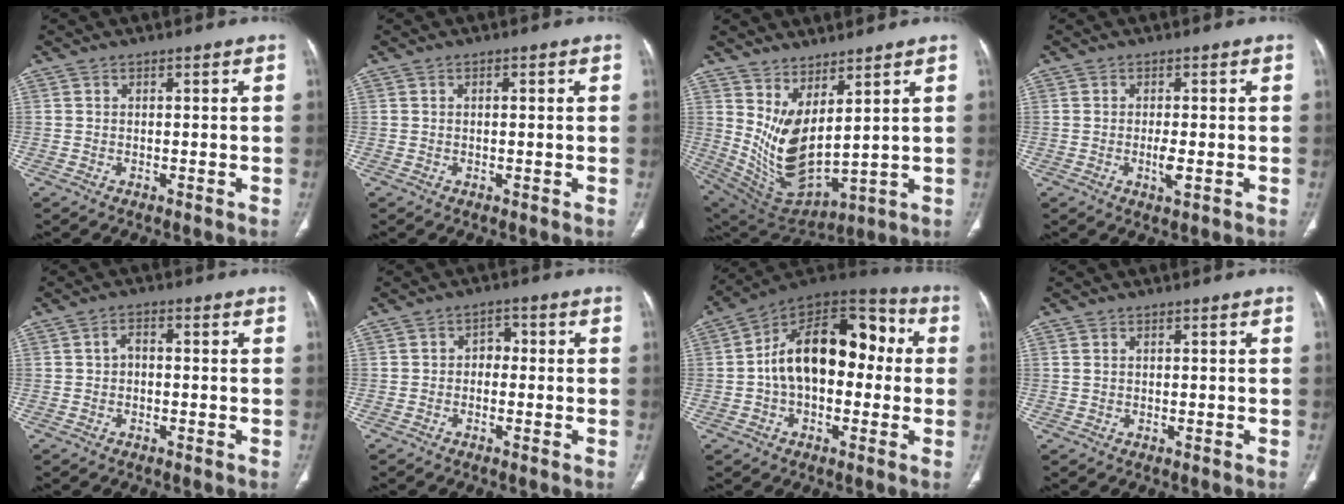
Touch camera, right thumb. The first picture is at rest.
{"total": 0.9, "force": [0.2, 0.3, 0.8], "torque": [-0.017, 0.006, 0.002]}
{"total": 12.3, "force": [4.9, 5.0, 10.1], "torque": [-0.193, -0.054, 0.122]}
{"total": 2.6, "force": [-0.5, 0.7, 2.5], "torque": [-0.052, -0.006, -0.010]}
{"total": 2.2, "force": [-0.1, 1.5, 1.6], "torque": [-0.022, 0.011, -0.008]}
{"total": 2.7, "force": [-0.4, 2.1, 1.7], "torque": [-0.010, 0.015, -0.017]}
{"total": 20.1, "force": [0.9, 12.4, 15.8], "torque": [-0.221, 0.053, 0.006]}
{"total": 0.8, "force": [0.3, 0.5, 0.6], "torque": [-0.017, 0.009, 0.012]}